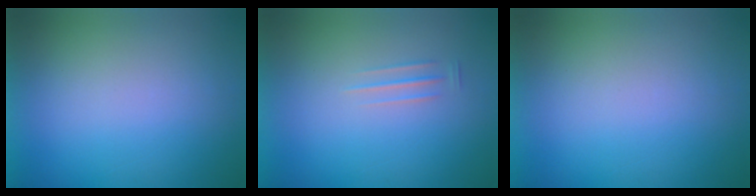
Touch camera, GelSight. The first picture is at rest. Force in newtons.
{"total": 1.6}
{"total": 0.0}